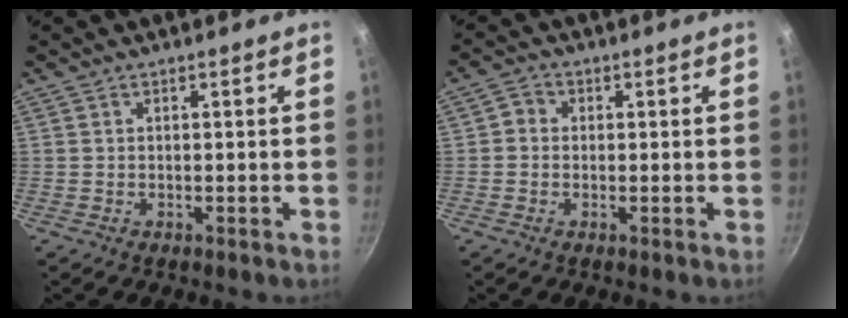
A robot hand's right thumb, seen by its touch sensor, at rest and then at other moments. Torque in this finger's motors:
{"motor_torque": [-0.31, -0.11, 0.08, 0.31, 0.06]}